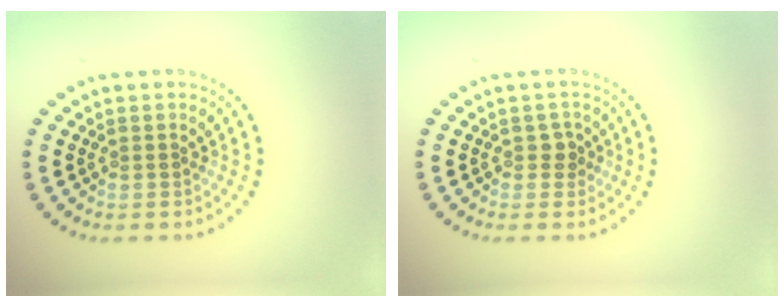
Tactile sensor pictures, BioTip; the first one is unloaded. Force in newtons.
{"total": 1.2, "press": 1.0, "slide": 0.6}